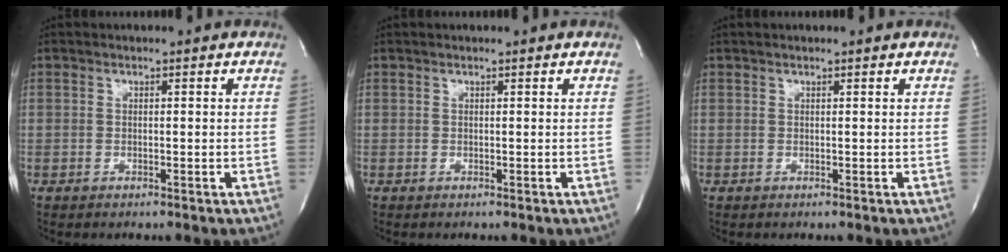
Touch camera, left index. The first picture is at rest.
{"total": 0.7, "force": [0.6, 0.0, 0.2], "torque": [-0.008, 0.002, 0.008]}
{"total": 1.2, "force": [1.1, -0.1, 0.5], "torque": [-0.012, 0.014, 0.016]}